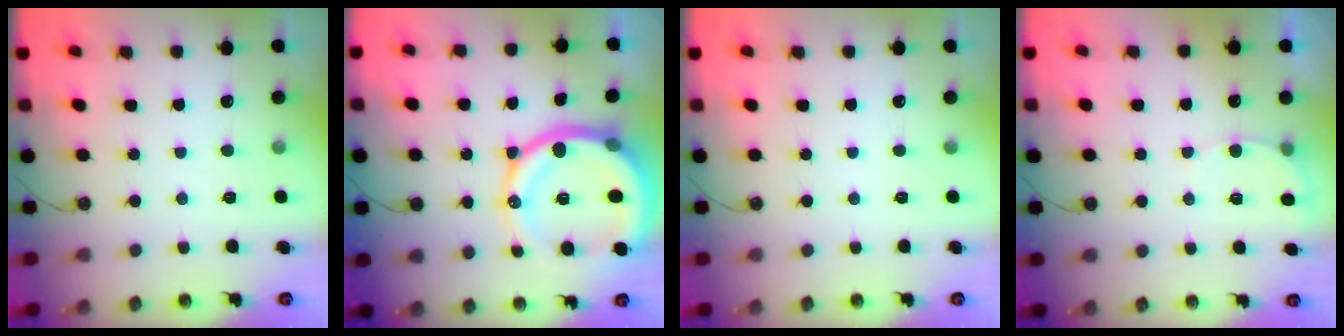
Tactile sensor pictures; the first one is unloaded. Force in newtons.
{"total": 20.1, "press": 20.0, "slide": 2.5}
{"total": 0.0}
{"total": 5.9, "press": 5.8, "slide": 1.2}